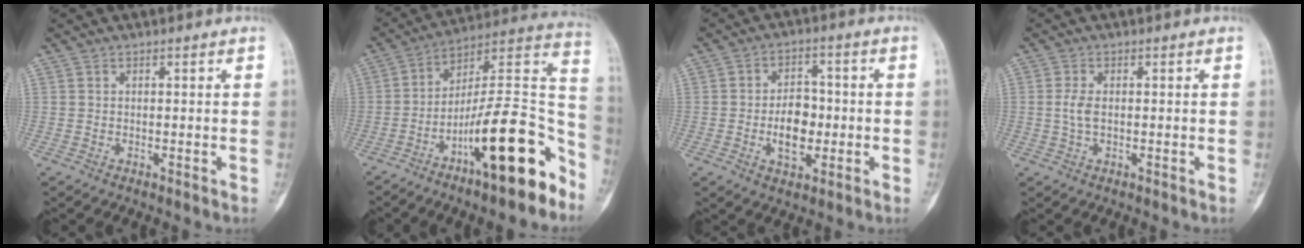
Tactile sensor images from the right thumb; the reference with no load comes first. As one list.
[{"total": 21.3, "force": [-11.1, 5.4, 17.4], "torque": [-0.240, 0.086, -0.181]}, {"total": 8.2, "force": [-1.4, 5.3, 6.1], "torque": [-0.074, 0.011, -0.025]}, {"total": 2.5, "force": [0.0, 1.3, 2.2], "torque": [-0.052, 0.004, -0.003]}]